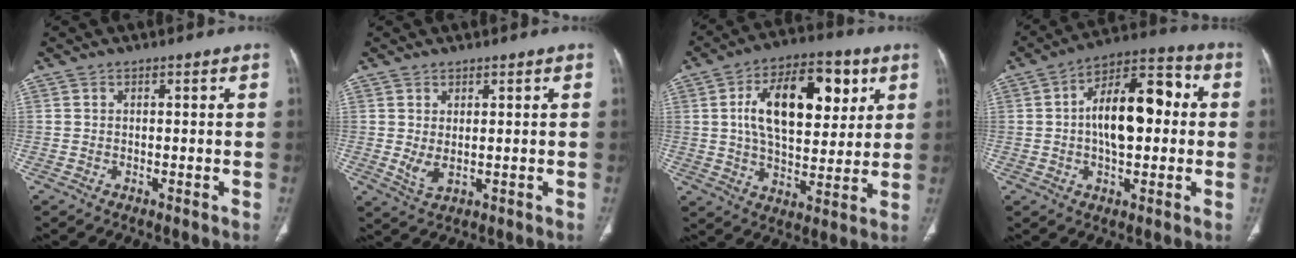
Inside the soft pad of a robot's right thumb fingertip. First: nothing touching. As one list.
[{"total": 2.9, "force": [0.4, 1.2, 2.5], "torque": [-0.054, -0.009, 0.019]}, {"total": 19.0, "force": [5.7, 10.1, 15.1], "torque": [-0.204, -0.005, 0.090]}, {"total": 15.5, "force": [1.0, 8.0, 13.3], "torque": [-0.190, 0.034, 0.007]}]